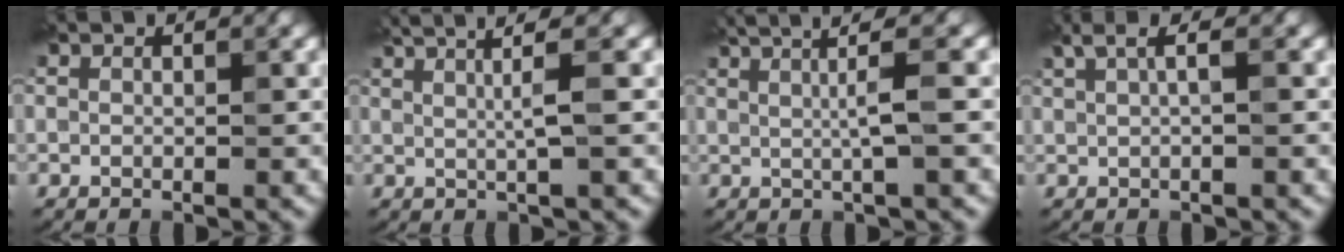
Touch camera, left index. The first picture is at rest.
{"total": 4.4, "force": [2.0, 0.8, 3.8], "torque": [-0.052, 0.010, 0.028]}
{"total": 4.5, "force": [1.4, 0.8, 4.2], "torque": [-0.063, 0.009, 0.022]}
{"total": 2.8, "force": [1.2, 1.0, 2.4], "torque": [-0.029, 0.003, 0.013]}